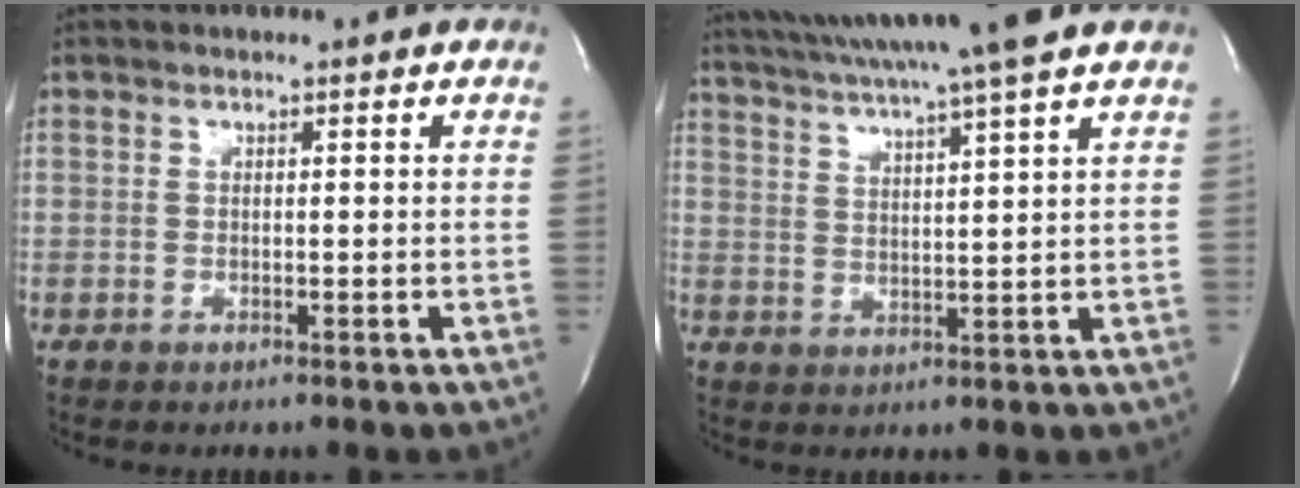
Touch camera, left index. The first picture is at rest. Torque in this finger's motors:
{"motor_torque": [0.30, -0.39, 0.72, 0.21]}